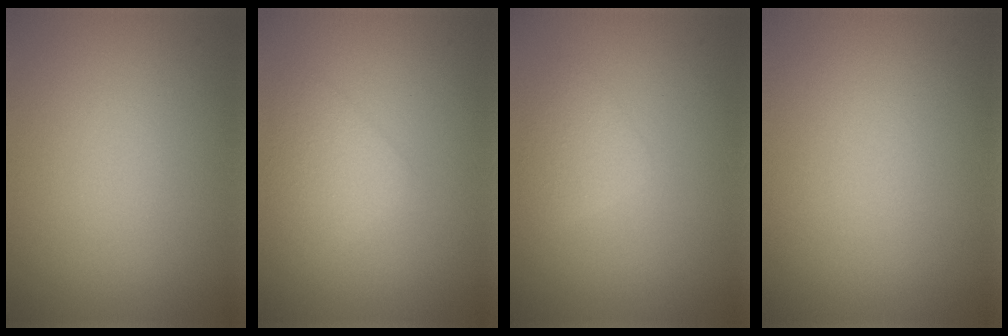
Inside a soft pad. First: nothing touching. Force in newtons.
{"total": 2.2, "press": 2.2, "slide": 0.1}
{"total": 1.6, "press": 1.6, "slide": 0.1}
{"total": 0.0}